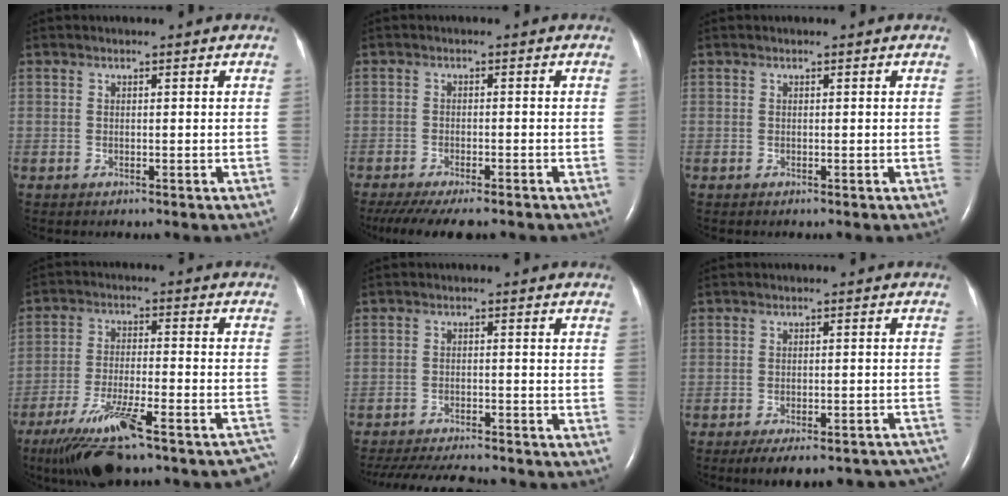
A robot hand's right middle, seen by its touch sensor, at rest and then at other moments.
{"total": 11.4, "force": [-9.4, 2.6, 5.9], "torque": [-0.103, -0.021, -0.136]}
{"total": 0.0}
{"total": 18.3, "force": [-14.1, 3.1, 11.4], "torque": [-0.127, 0.001, -0.220]}
{"total": 14.8, "force": [-13.4, 2.7, 5.8], "torque": [-0.124, -0.021, -0.190]}
{"total": 18.1, "force": [-16.1, 5.0, 6.8], "torque": [-0.059, 0.015, -0.187]}